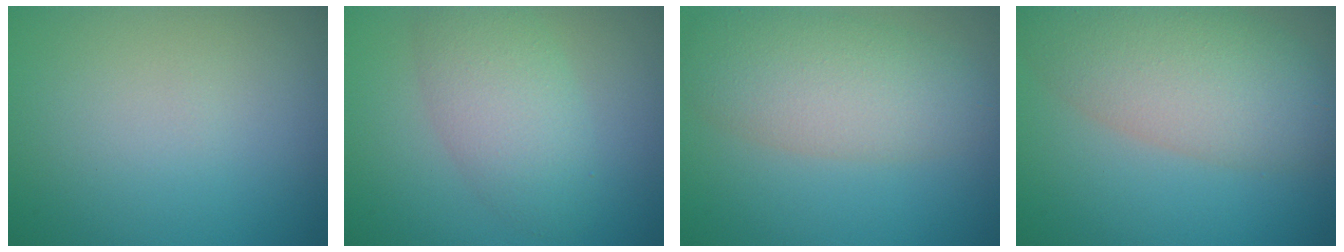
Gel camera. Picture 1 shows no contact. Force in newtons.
{"total": 4.6, "press": 4.6, "slide": 0.1}
{"total": 5.8, "press": 5.8, "slide": 0.1}
{"total": 7.7, "press": 7.7, "slide": 0.4}